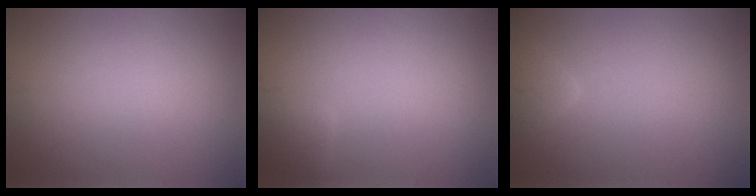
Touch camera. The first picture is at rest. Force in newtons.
{"total": 1.2, "press": 1.2, "slide": 0.2}
{"total": 2.5, "press": 2.5, "slide": 0.2}